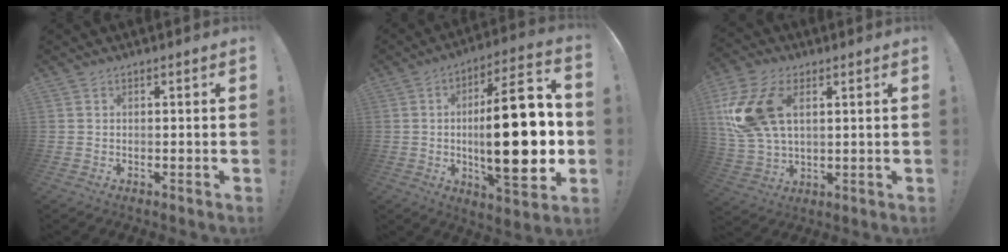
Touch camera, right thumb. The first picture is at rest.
{"total": 26.8, "force": [-0.8, 8.6, 25.4], "torque": [-0.409, -0.004, -0.016]}
{"total": 17.7, "force": [5.0, 11.1, 12.9], "torque": [-0.263, -0.009, 0.089]}